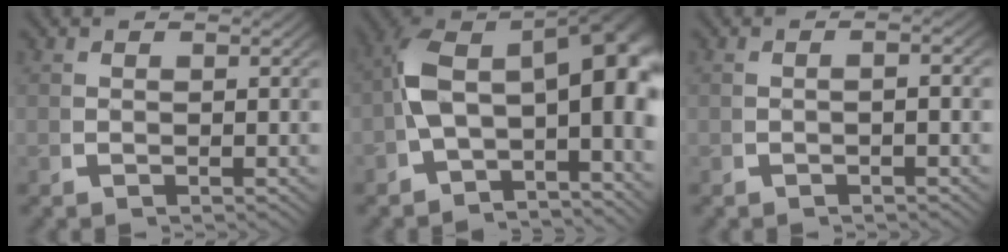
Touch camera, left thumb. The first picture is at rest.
{"total": 14.1, "force": [-1.1, 9.2, 10.7], "torque": [-0.173, -0.022, -0.018]}
{"total": 1.2, "force": [-0.7, 0.1, 1.0], "torque": [-0.018, 0.005, -0.012]}